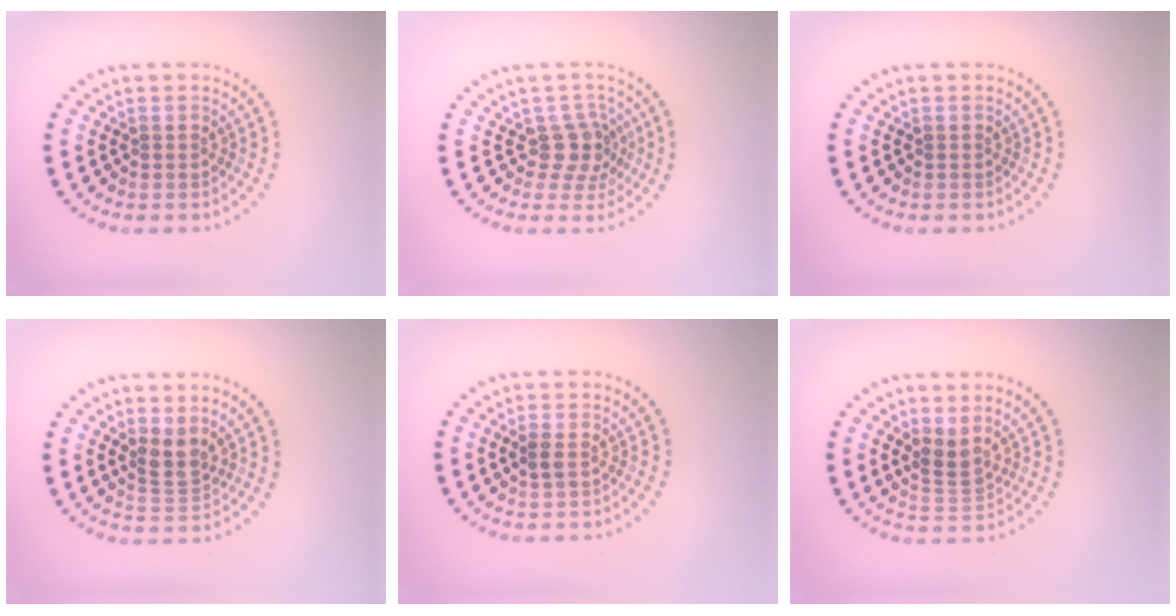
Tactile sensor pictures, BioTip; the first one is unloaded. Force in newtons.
{"total": 2.6, "press": 1.9, "slide": 1.7}
{"total": 0.0}
{"total": 2.4, "press": 1.9, "slide": 1.5}
{"total": 1.0, "press": 0.9, "slide": 0.3}
{"total": 2.3, "press": 1.7, "slide": 1.5}